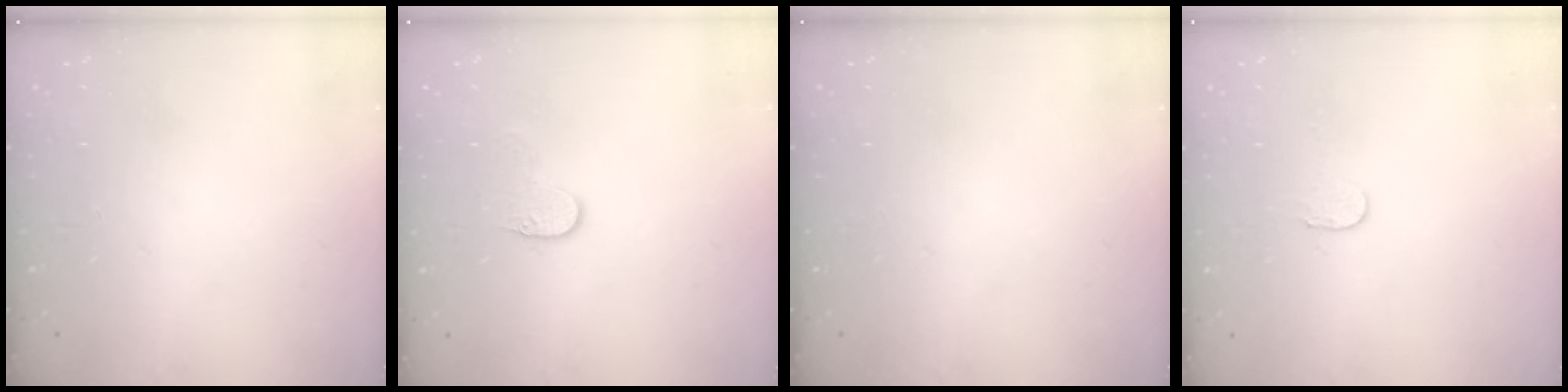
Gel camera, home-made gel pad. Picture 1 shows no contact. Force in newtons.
{"total": 5.8, "press": 5.8, "slide": 0.6}
{"total": 0.0}
{"total": 2.3, "press": 2.3, "slide": 0.2}